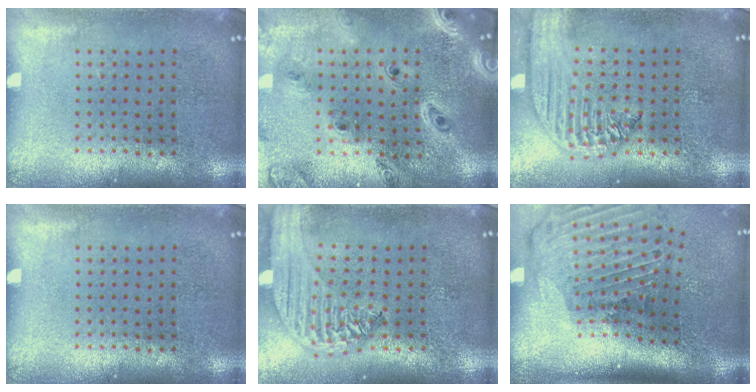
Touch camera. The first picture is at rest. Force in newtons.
{"total": 2.2, "press": 2.1, "slide": 0.8}
{"total": 2.5, "press": 2.1, "slide": 1.4}
{"total": 0.0}
{"total": 2.4, "press": 2.1, "slide": 1.1}
{"total": 3.0, "press": 2.1, "slide": 2.2}